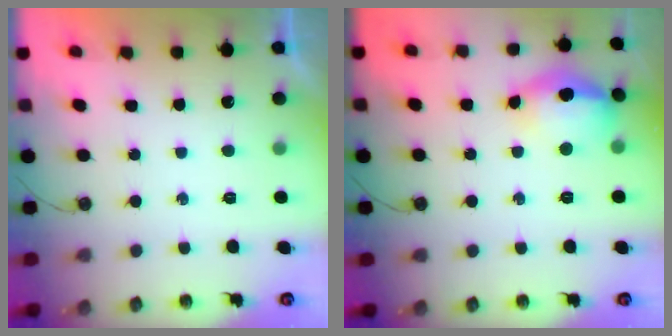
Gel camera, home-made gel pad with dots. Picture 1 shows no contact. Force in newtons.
{"total": 14.5, "press": 14.3, "slide": 2.0}